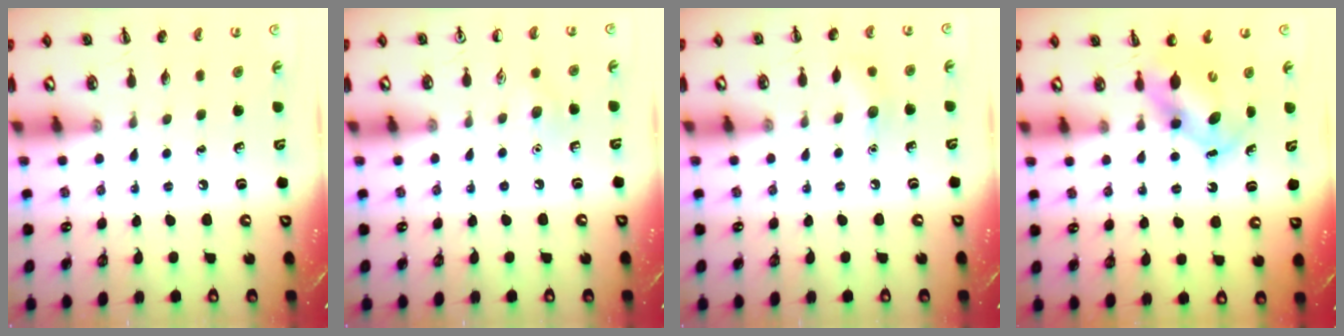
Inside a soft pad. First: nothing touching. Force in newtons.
{"total": 5.3, "press": 5.0, "slide": 1.6}
{"total": 6.9, "press": 6.7, "slide": 1.8}
{"total": 5.5, "press": 5.4, "slide": 0.9}